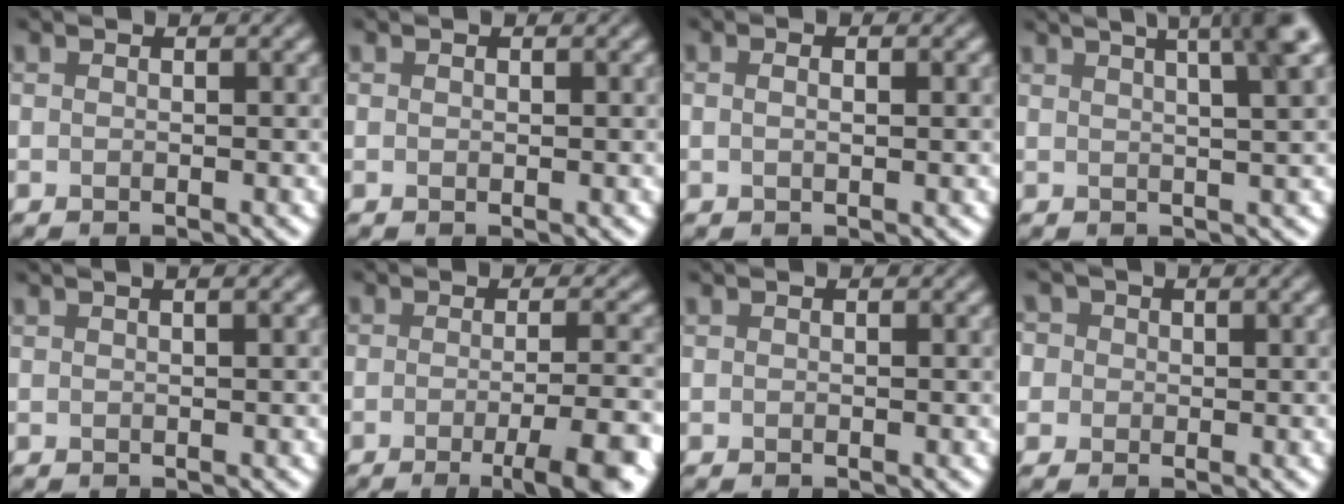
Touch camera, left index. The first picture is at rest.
{"total": 0.0}
{"total": 2.1, "force": [0.8, 1.0, 1.7], "torque": [-0.022, 0.009, -0.007]}
{"total": 9.3, "force": [5.0, 3.4, 7.0], "torque": [-0.048, 0.057, 0.036]}
{"total": 1.4, "force": [0.8, 0.3, 1.1], "torque": [-0.018, 0.004, 0.008]}
{"total": 6.8, "force": [-3.0, 1.4, 5.9], "torque": [-0.074, 0.001, -0.041]}
{"total": 0.0}
{"total": 4.9, "force": [1.9, 4.0, 2.2], "torque": [-0.045, 0.030, 0.003]}